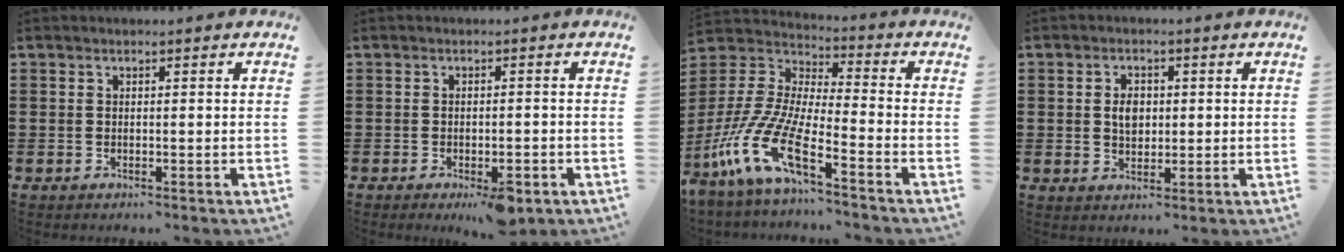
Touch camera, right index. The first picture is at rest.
{"total": 3.0, "force": [-1.8, 0.7, 2.2], "torque": [-0.043, -0.001, -0.033]}
{"total": 12.3, "force": [-8.6, 2.7, 8.3], "torque": [-0.222, -0.015, -0.186]}
{"total": 3.4, "force": [0.2, 2.3, 2.4], "torque": [-0.045, 0.007, 0.000]}